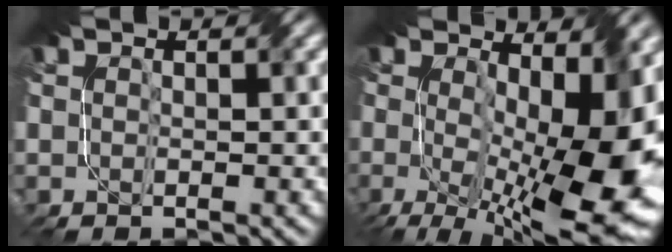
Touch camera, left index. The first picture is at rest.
{"total": 14.7, "force": [-1.2, 6.8, 13.0], "torque": [-0.199, -0.034, -0.003]}